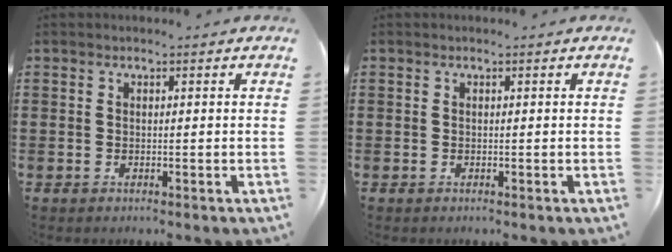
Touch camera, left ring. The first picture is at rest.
{"total": 0.0}